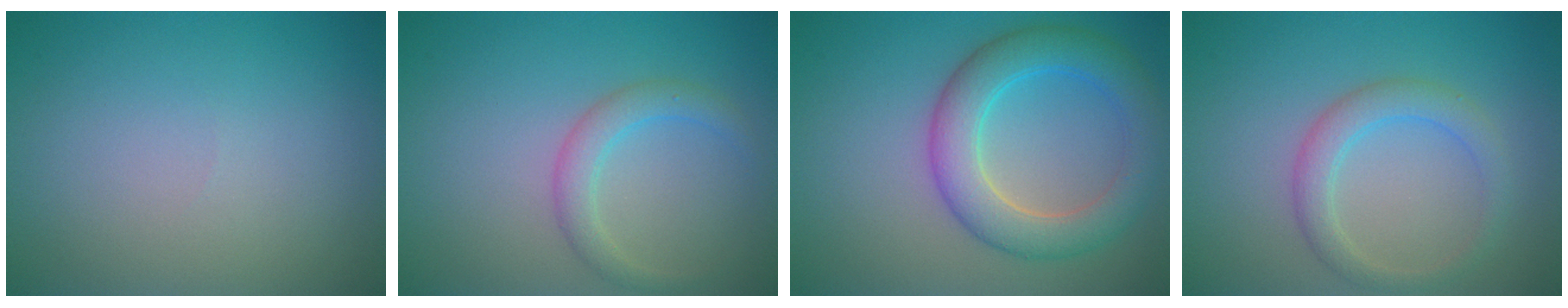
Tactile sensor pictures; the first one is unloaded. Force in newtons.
{"total": 2.3, "press": 2.3, "slide": 0.0}
{"total": 5.9, "press": 5.9, "slide": 0.0}
{"total": 2.8, "press": 2.8, "slide": 0.1}